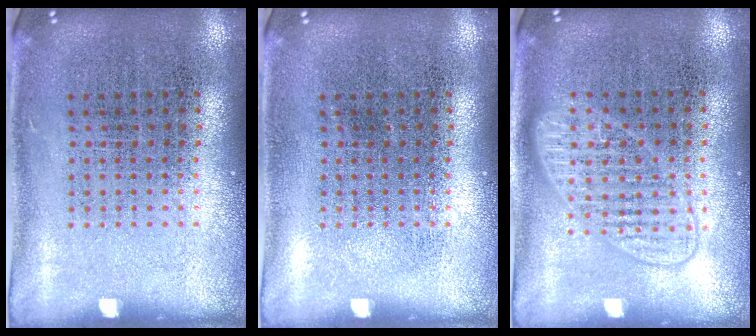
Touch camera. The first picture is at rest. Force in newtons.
{"total": 0.0}
{"total": 1.5, "press": 1.4, "slide": 0.3}